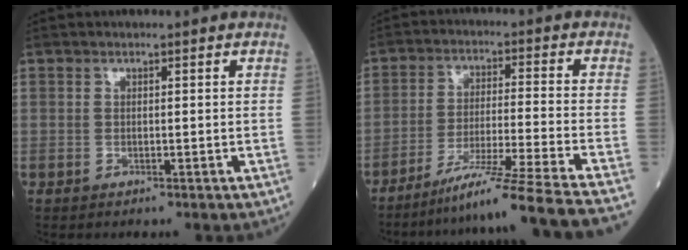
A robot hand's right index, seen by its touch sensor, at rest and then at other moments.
{"total": 18.4, "force": [-15.5, -4.0, 9.0], "torque": [-0.121, -0.039, -0.242]}